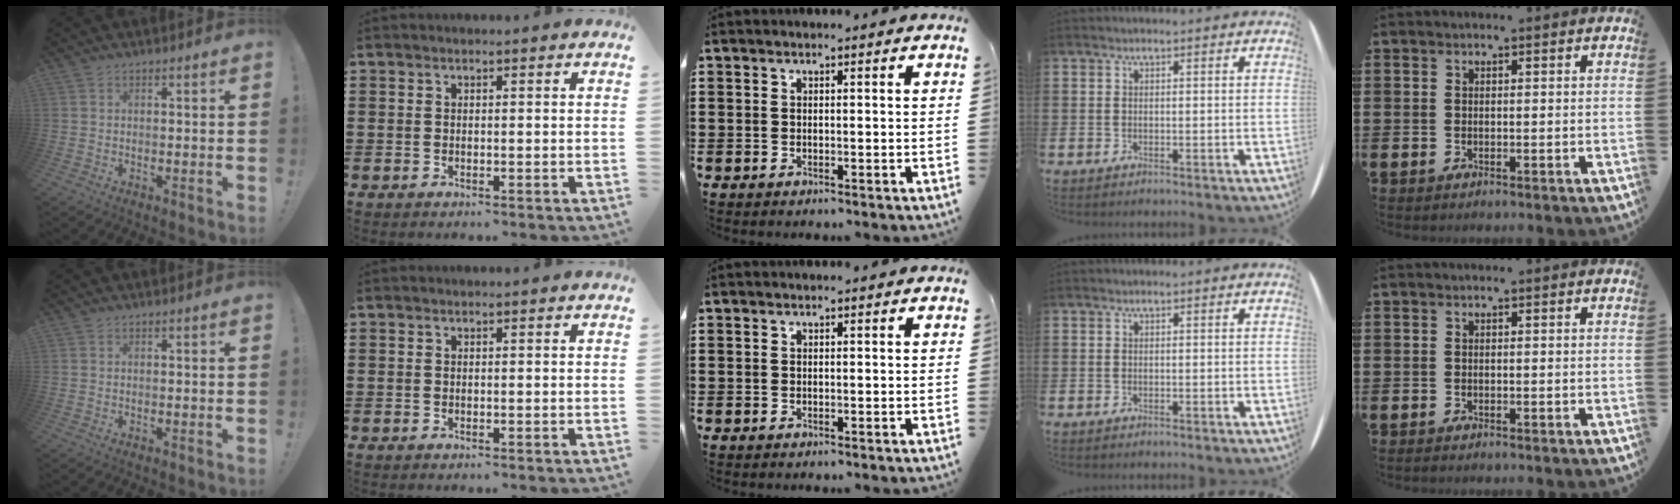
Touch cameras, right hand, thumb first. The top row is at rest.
{}